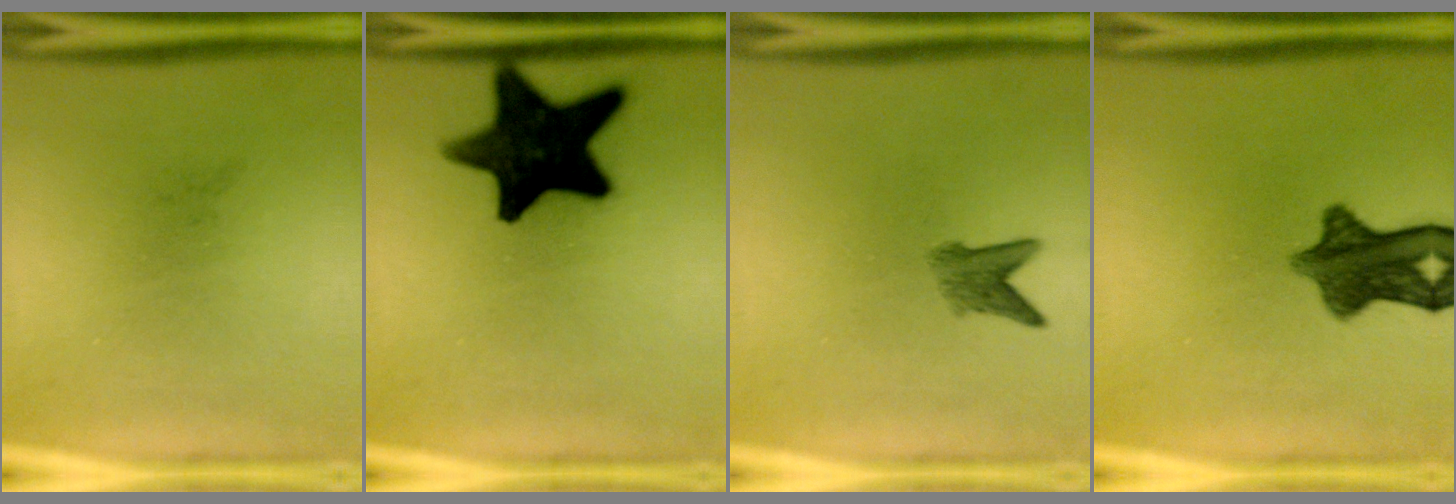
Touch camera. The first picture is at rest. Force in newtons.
{"total": 17.9}
{"total": 3.0}
{"total": 9.2}